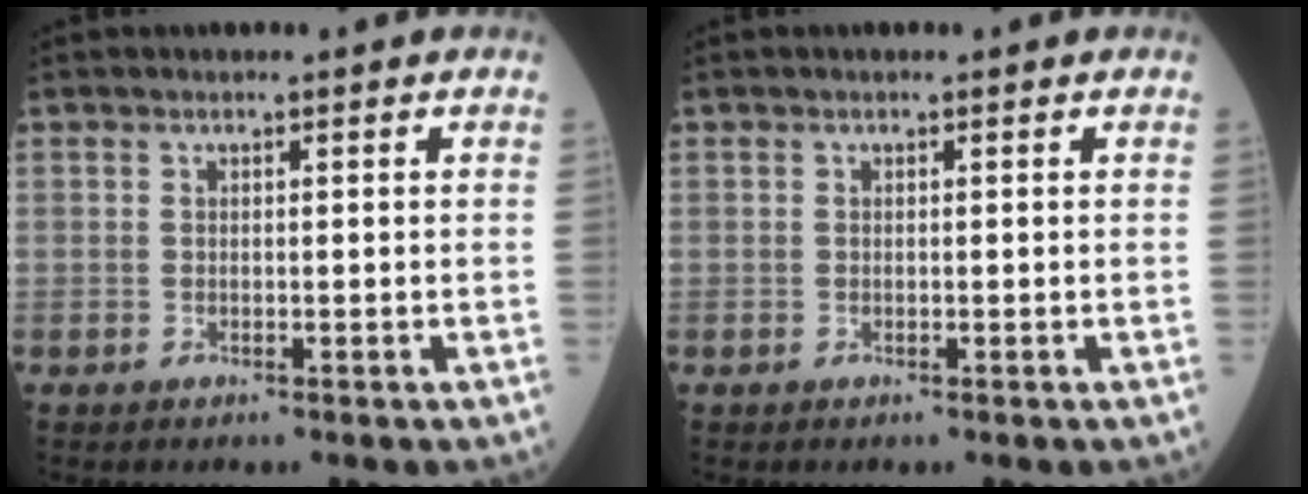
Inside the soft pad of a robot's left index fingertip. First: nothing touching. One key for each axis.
{"total": 0.0}